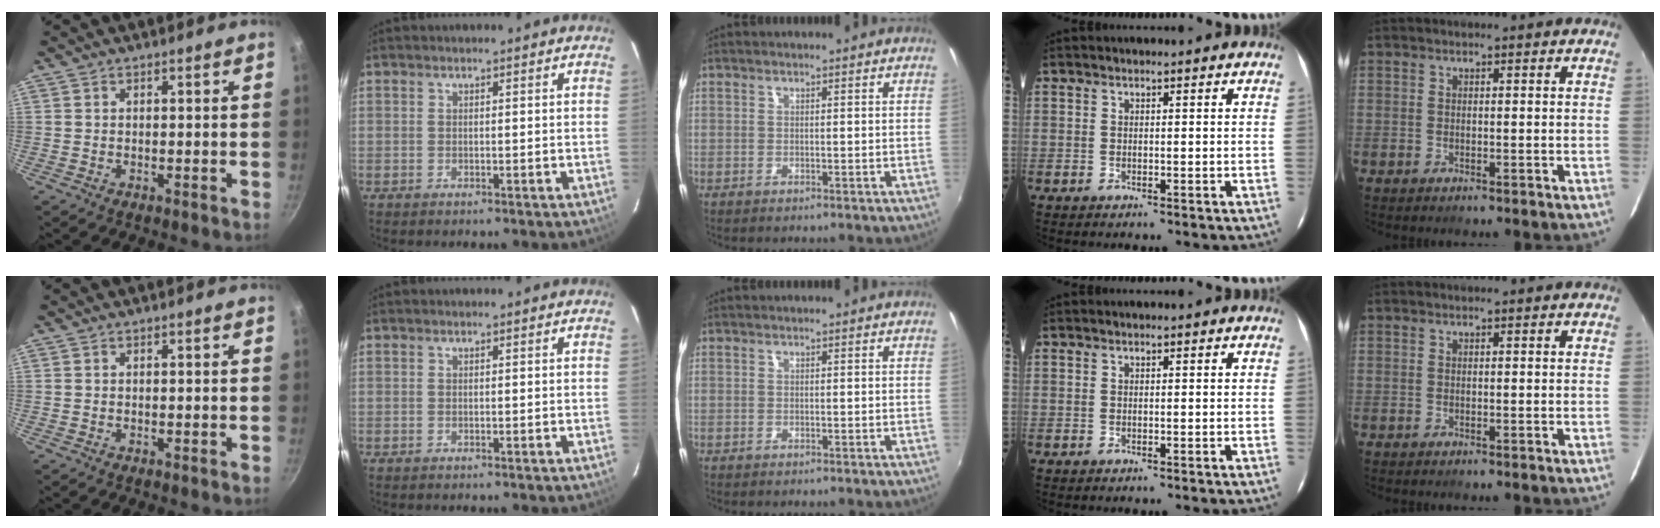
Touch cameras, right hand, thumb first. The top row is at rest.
{}